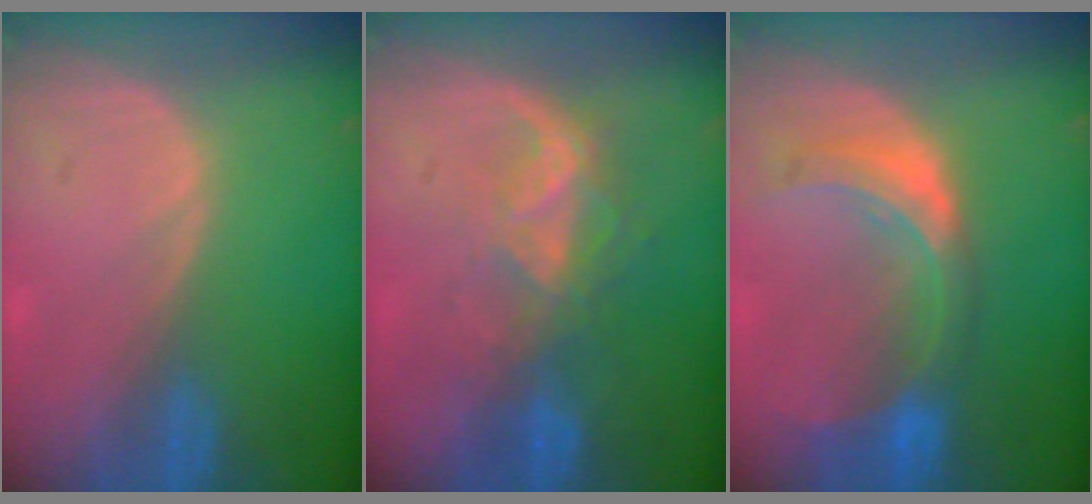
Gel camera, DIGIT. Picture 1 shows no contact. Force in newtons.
{"total": 6.4, "press": 5.9, "slide": 2.6}
{"total": 8.1, "press": 7.2, "slide": 3.7}